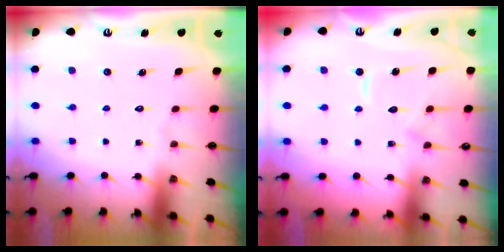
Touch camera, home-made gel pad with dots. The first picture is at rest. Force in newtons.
{"total": 7.2, "press": 7.2, "slide": 0.7}